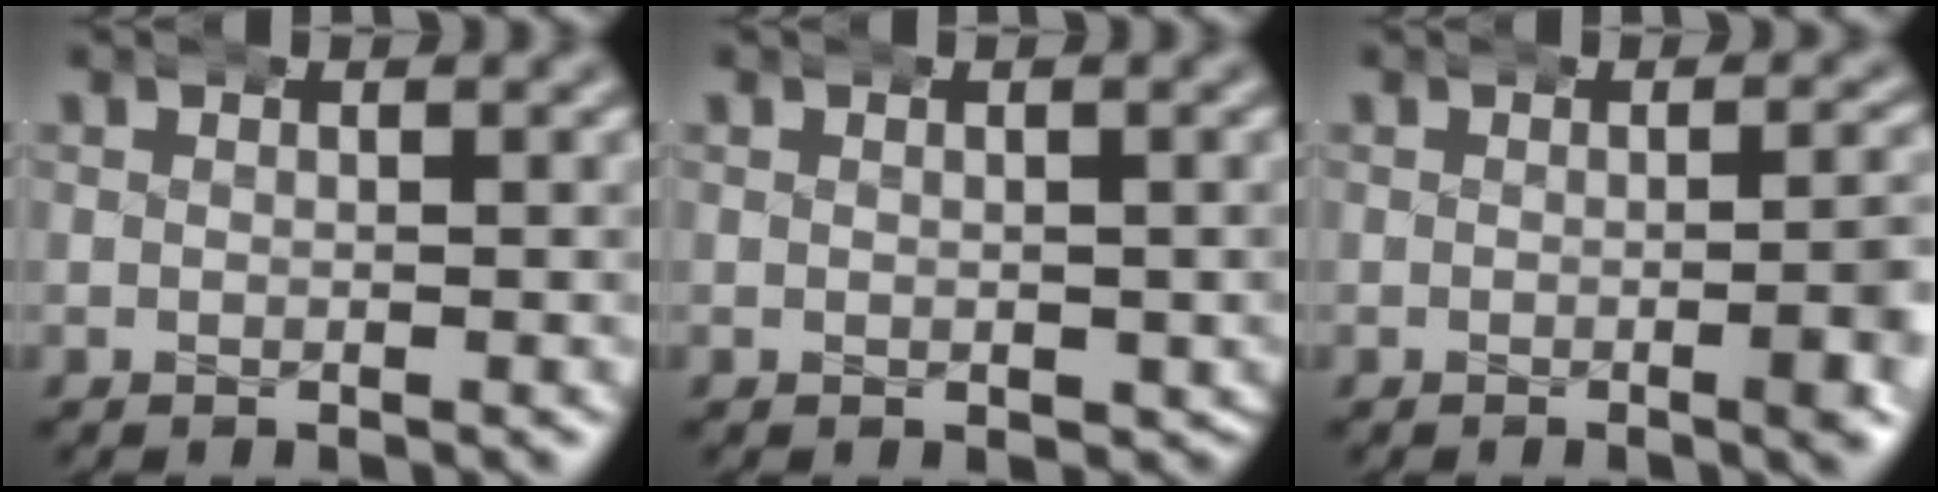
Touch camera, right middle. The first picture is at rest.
{"total": 1.3, "force": [-0.4, 1.0, 0.7], "torque": [0.000, -0.007, -0.001]}
{"total": 3.3, "force": [-0.4, 0.9, 3.2], "torque": [-0.041, 0.004, -0.008]}